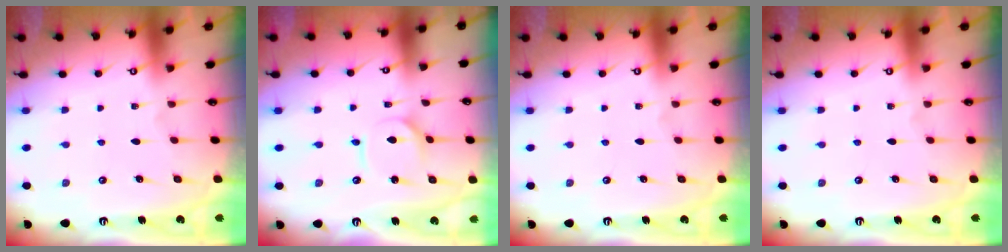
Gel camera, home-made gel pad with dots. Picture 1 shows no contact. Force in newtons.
{"total": 3.0, "press": 3.0, "slide": 0.3}
{"total": 0.0}
{"total": 0.0}